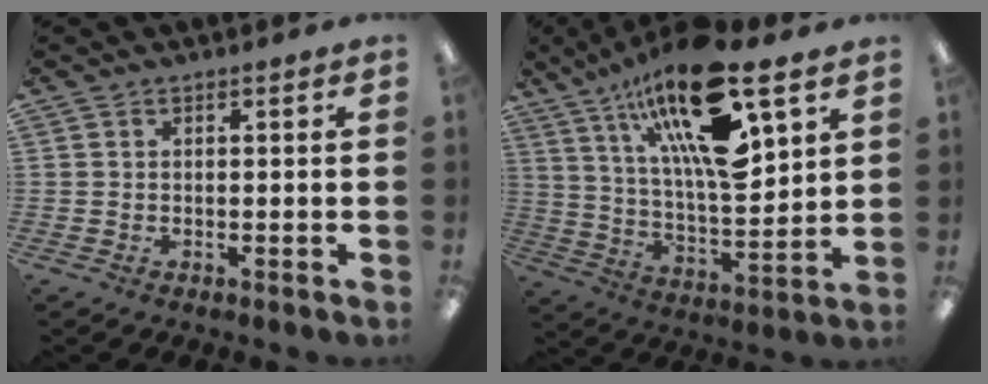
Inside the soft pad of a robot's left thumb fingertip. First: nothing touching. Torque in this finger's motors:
{"motor_torque": [2.55, 2.45, 2.03, -0.74, 0.22]}